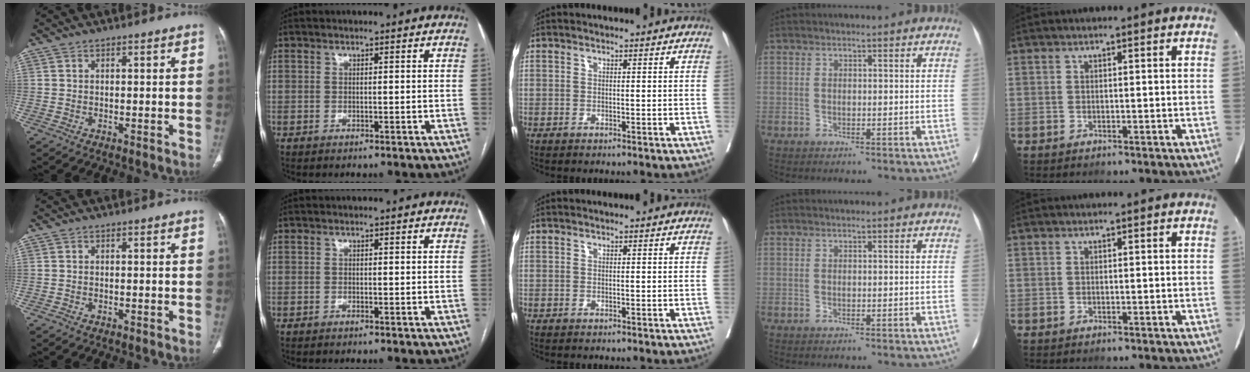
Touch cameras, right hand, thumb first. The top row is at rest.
{}